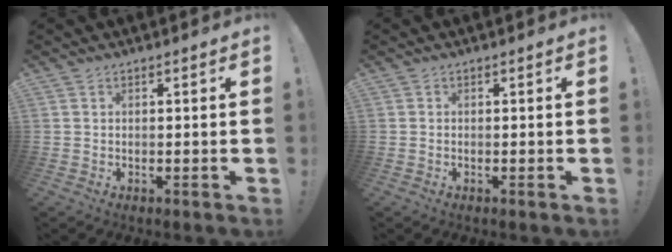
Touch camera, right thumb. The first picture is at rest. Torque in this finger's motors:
{"motor_torque": [0.15, -0.04, 0.05, -0.12, 0.00]}